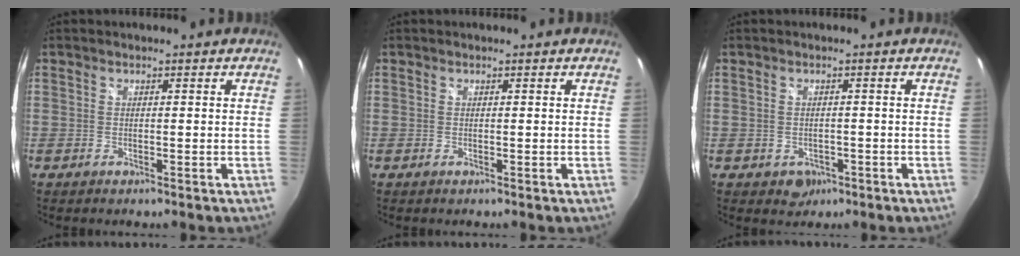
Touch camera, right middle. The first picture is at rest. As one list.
[{"total": 0.0}, {"total": 3.1, "force": [-1.3, 2.6, 1.0], "torque": [-0.026, -0.001, -0.009]}]